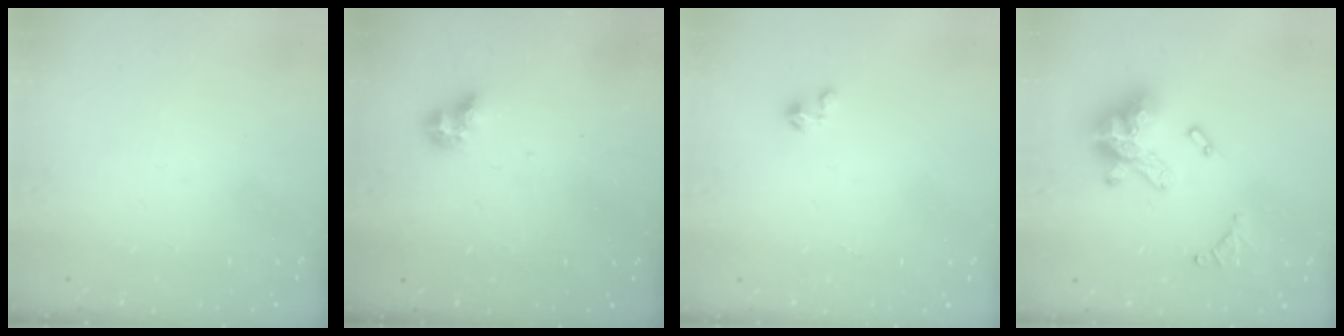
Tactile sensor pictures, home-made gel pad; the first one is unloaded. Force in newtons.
{"total": 6.6, "press": 6.5, "slide": 0.4}
{"total": 1.5, "press": 1.5, "slide": 0.1}
{"total": 15.9, "press": 15.8, "slide": 2.0}